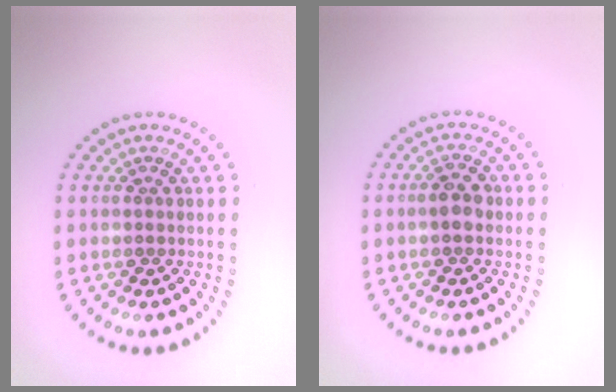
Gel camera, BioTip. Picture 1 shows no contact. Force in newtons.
{"total": 1.9, "press": 1.9, "slide": 0.3}